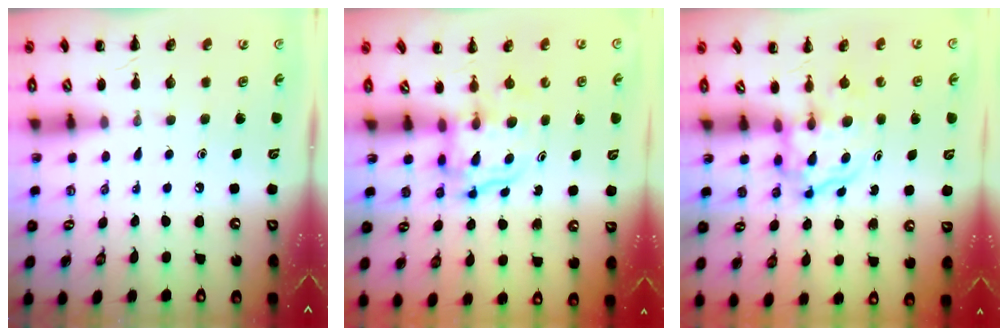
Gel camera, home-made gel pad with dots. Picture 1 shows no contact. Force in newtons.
{"total": 3.5, "press": 3.5, "slide": 0.3}
{"total": 3.6, "press": 3.6, "slide": 0.4}